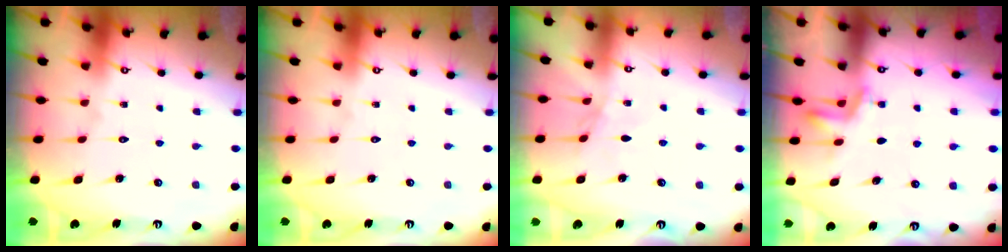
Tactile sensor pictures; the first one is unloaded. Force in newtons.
{"total": 0.0}
{"total": 4.4, "press": 4.3, "slide": 0.6}
{"total": 3.6, "press": 3.4, "slide": 0.9}